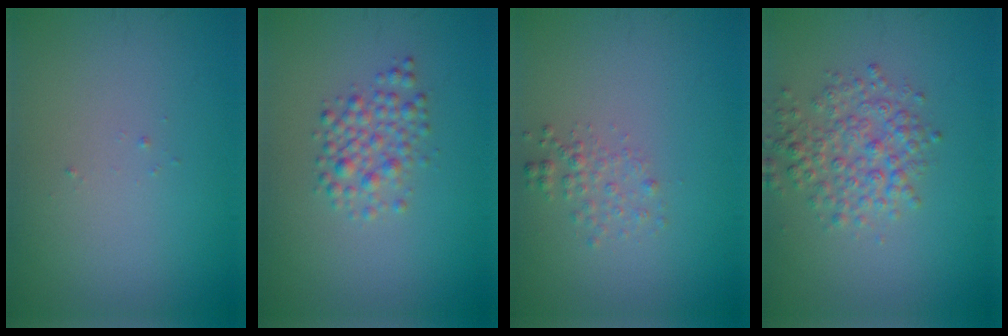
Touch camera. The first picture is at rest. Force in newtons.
{"total": 2.6, "press": 2.6, "slide": 0.0}
{"total": 1.4, "press": 1.4, "slide": 0.1}
{"total": 3.7, "press": 3.7, "slide": 0.1}